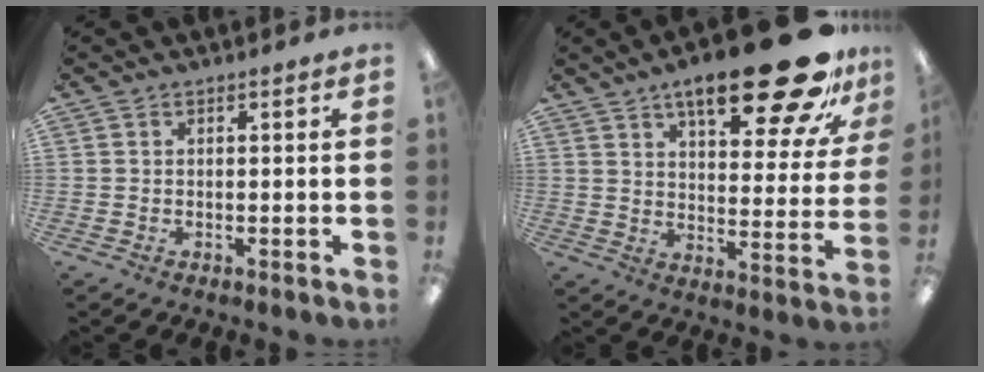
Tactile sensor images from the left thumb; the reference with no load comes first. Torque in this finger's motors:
{"motor_torque": [1.28, 0.79, 1.60, -1.16, 0.11]}